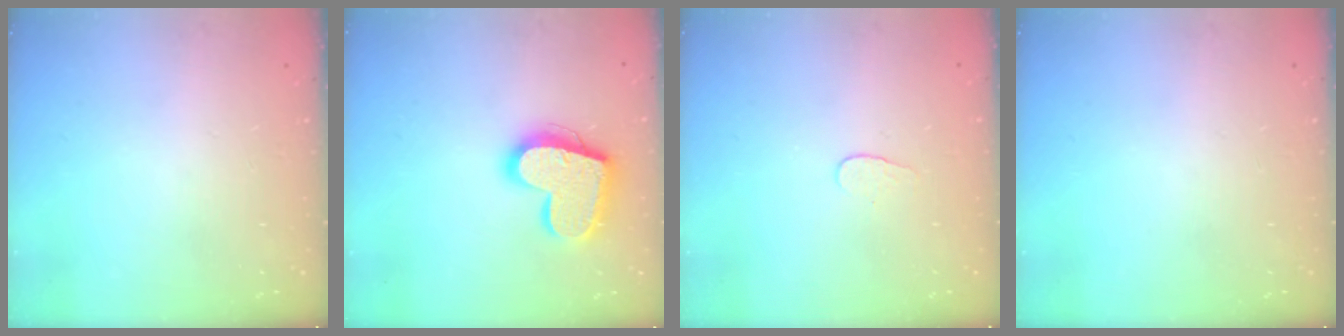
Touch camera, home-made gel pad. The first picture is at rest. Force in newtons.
{"total": 18.3, "press": 18.2, "slide": 1.4}
{"total": 4.1, "press": 4.1, "slide": 0.3}
{"total": 0.0}